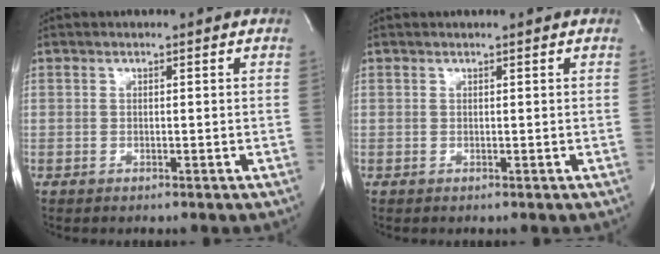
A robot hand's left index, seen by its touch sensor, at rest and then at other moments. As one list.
[{"total": 0.6, "force": [0.5, -0.1, 0.2], "torque": [-0.003, 0.002, 0.011]}]